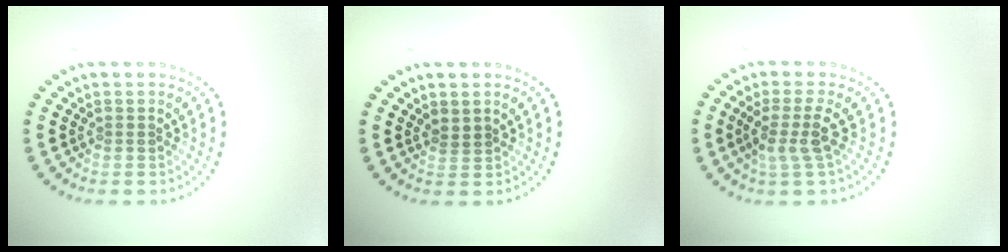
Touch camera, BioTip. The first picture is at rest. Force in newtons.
{"total": 0.6, "press": 0.4, "slide": 0.4}
{"total": 2.7, "press": 2.2, "slide": 1.7}